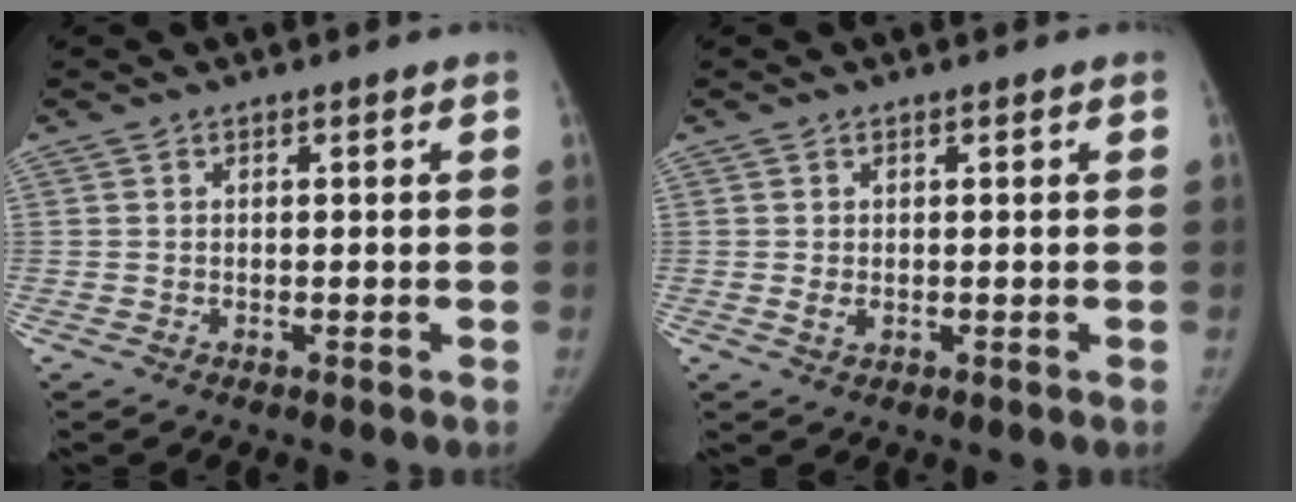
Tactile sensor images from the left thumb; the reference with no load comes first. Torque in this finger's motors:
{"motor_torque": [-0.05, 0.01, 0.56, -0.13, -0.03]}